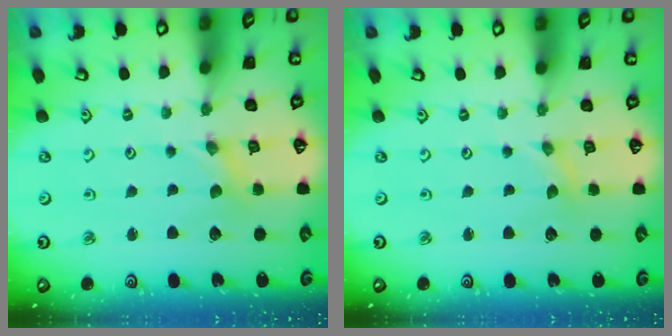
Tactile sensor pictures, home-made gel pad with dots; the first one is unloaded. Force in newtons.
{"total": 0.0}